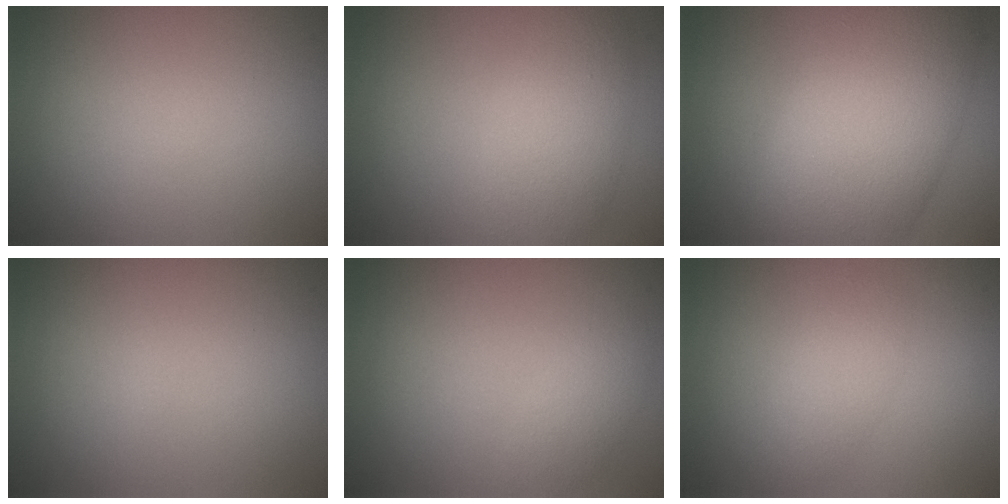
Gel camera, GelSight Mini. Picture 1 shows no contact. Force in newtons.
{"total": 4.5, "press": 4.5, "slide": 0.2}
{"total": 10.4, "press": 10.4, "slide": 0.2}
{"total": 0.0}
{"total": 1.5, "press": 1.5, "slide": 0.1}
{"total": 2.1, "press": 2.1, "slide": 0.1}